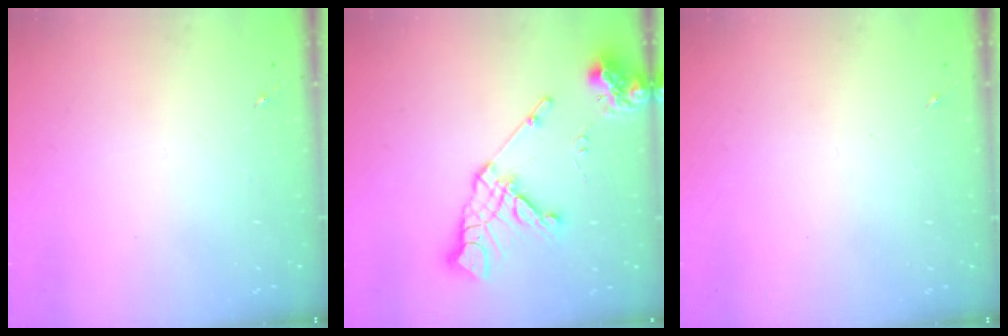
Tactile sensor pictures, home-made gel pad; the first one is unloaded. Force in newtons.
{"total": 14.4, "press": 14.3, "slide": 1.9}
{"total": 0.0}